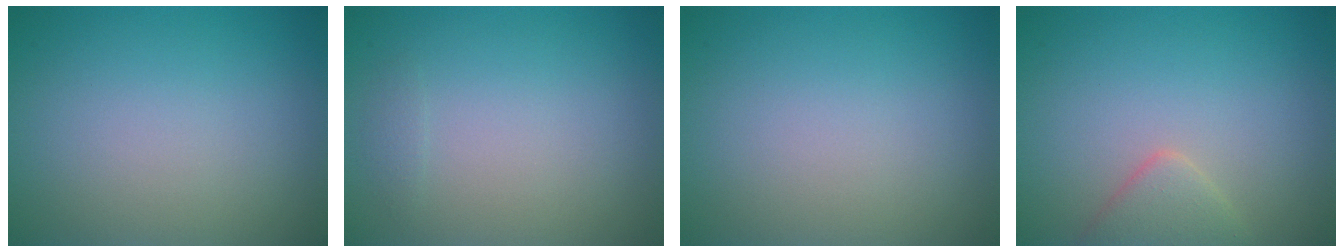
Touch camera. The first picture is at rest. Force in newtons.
{"total": 0.6, "press": 0.6, "slide": 0.0}
{"total": 0.0}
{"total": 2.2, "press": 2.2, "slide": 0.2}